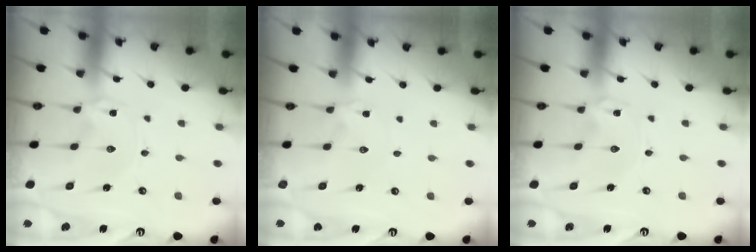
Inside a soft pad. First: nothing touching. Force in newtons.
{"total": 1.4, "press": 1.4, "slide": 0.3}
{"total": 0.0}